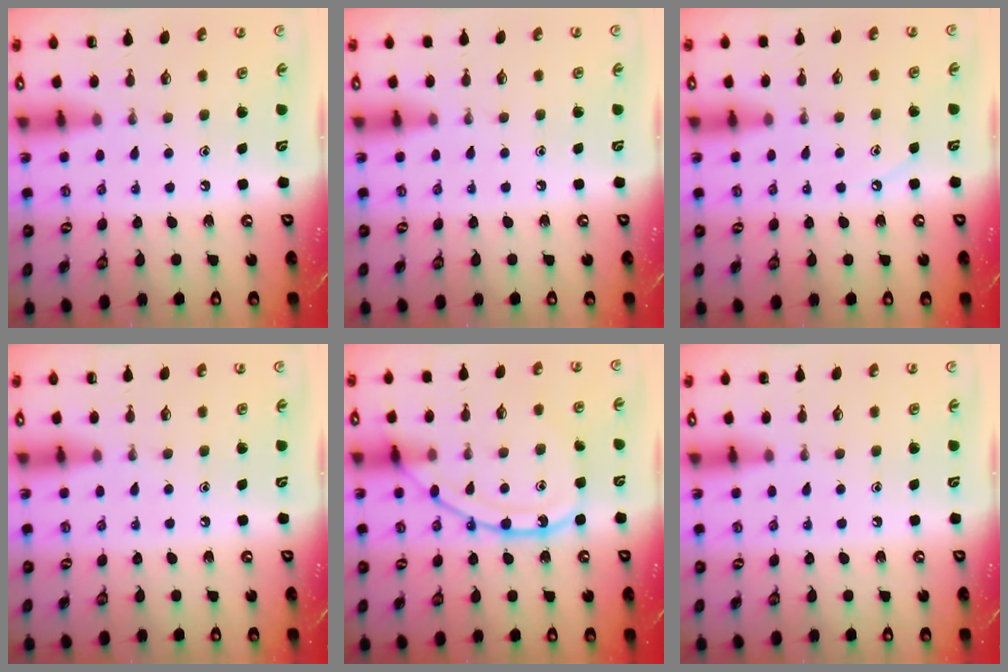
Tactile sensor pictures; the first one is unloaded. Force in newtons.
{"total": 2.8, "press": 2.7, "slide": 0.4}
{"total": 2.7, "press": 2.7, "slide": 0.5}
{"total": 0.0}
{"total": 15.2, "press": 15.2, "slide": 1.3}
{"total": 0.0}